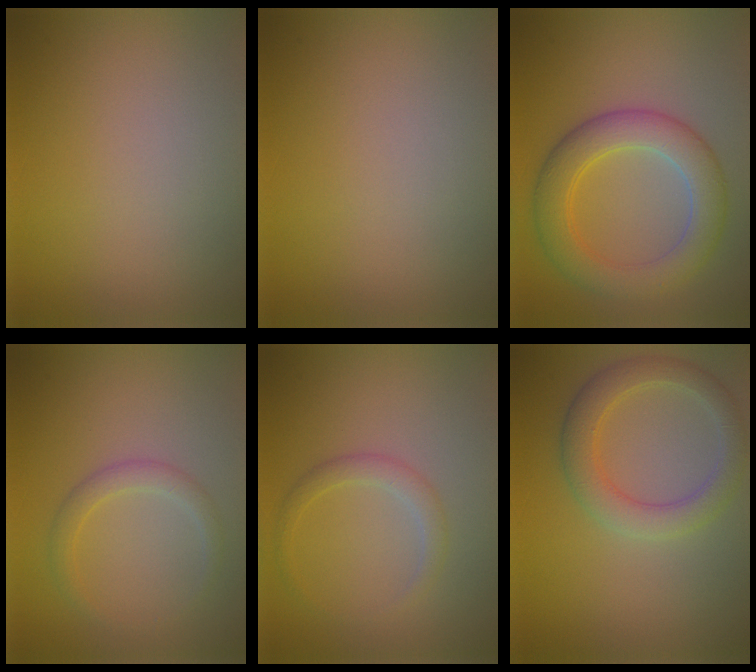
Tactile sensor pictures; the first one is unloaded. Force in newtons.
{"total": 0.0}
{"total": 5.4, "press": 5.4, "slide": 0.1}
{"total": 1.7, "press": 1.7, "slide": 0.1}
{"total": 1.6, "press": 1.6, "slide": 0.1}
{"total": 3.8, "press": 3.8, "slide": 0.1}